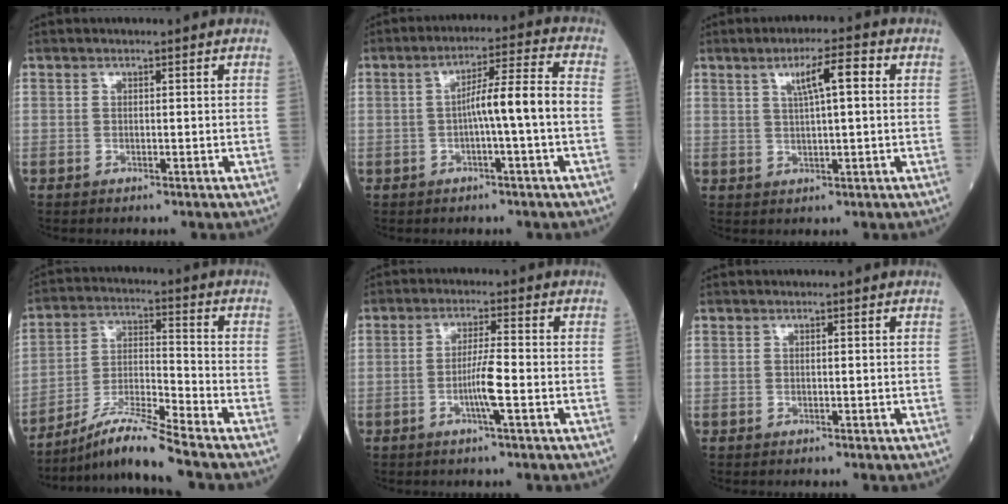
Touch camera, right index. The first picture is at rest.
{"total": 7.6, "force": [-1.1, -0.7, 7.5], "torque": [-0.120, 0.018, -0.017]}
{"total": 5.8, "force": [1.8, 0.5, 5.4], "torque": [-0.091, 0.010, 0.031]}
{"total": 9.9, "force": [-8.4, -1.3, 5.1], "torque": [-0.102, -0.014, -0.155]}
{"total": 4.7, "force": [-1.5, -0.3, 4.4], "torque": [-0.084, -0.004, -0.031]}
{"total": 0.0}